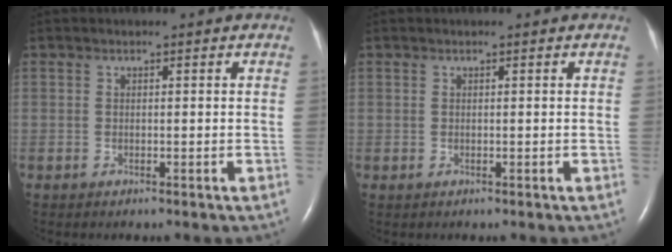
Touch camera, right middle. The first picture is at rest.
{"total": 0.0}